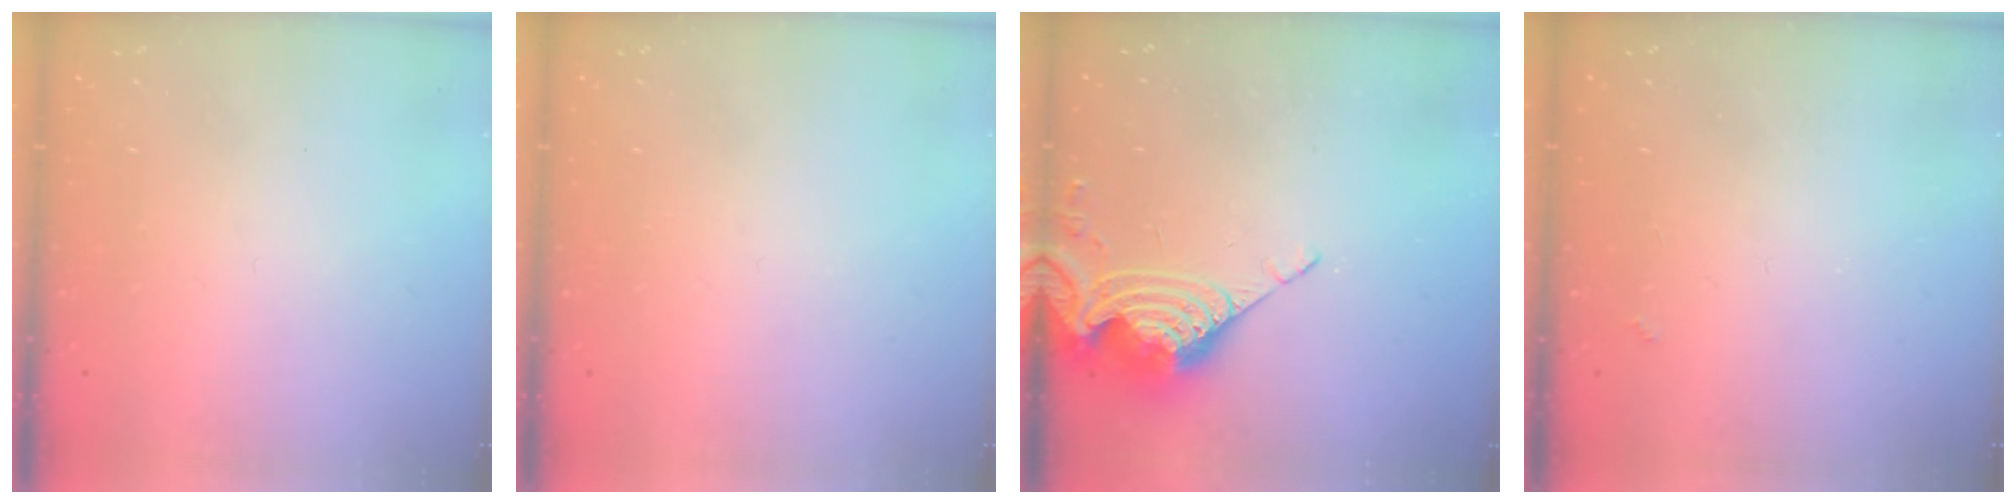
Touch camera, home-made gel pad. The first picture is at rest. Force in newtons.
{"total": 0.0}
{"total": 10.6, "press": 10.6, "slide": 0.6}
{"total": 1.3, "press": 1.3, "slide": 0.4}